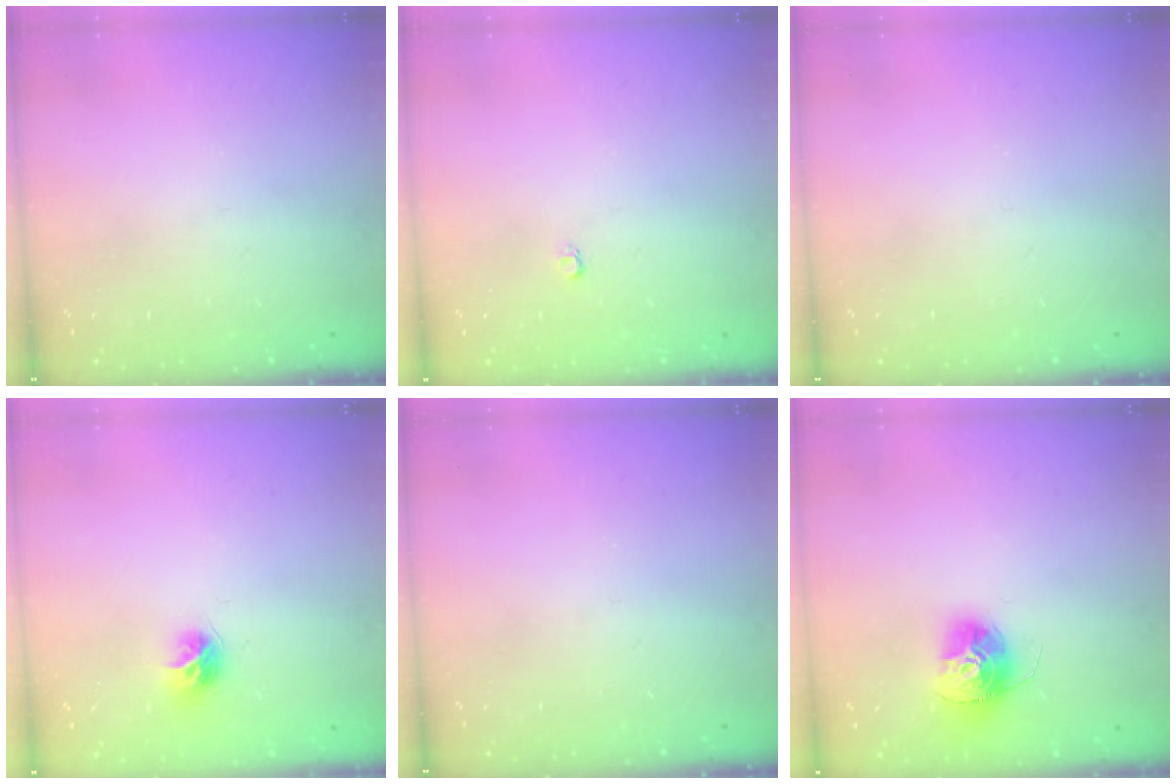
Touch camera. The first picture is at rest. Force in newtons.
{"total": 2.6, "press": 2.6, "slide": 0.3}
{"total": 0.0}
{"total": 7.5, "press": 7.5, "slide": 0.4}
{"total": 0.0}
{"total": 13.1, "press": 13.0, "slide": 1.1}